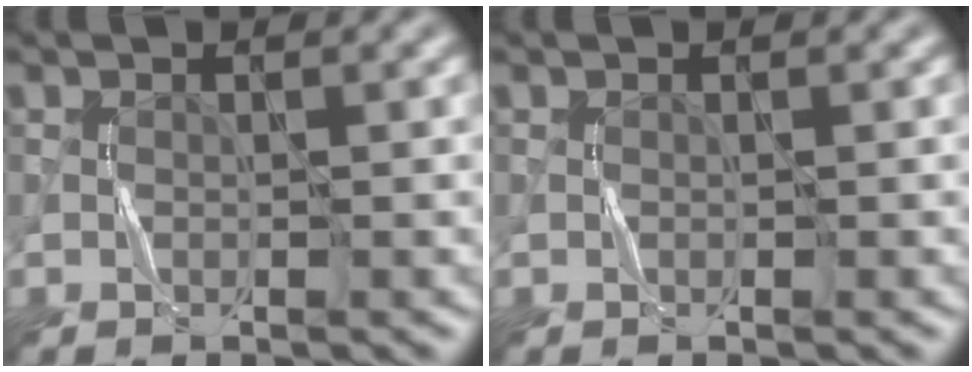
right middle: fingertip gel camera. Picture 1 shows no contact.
{"total": 0.0}